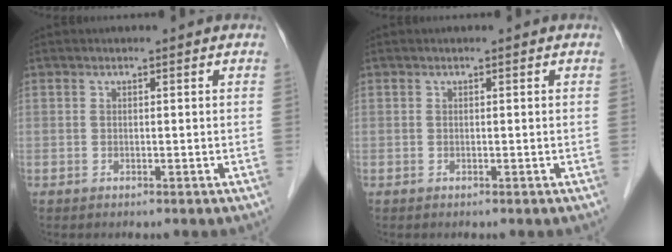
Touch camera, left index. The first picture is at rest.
{"total": 0.0}